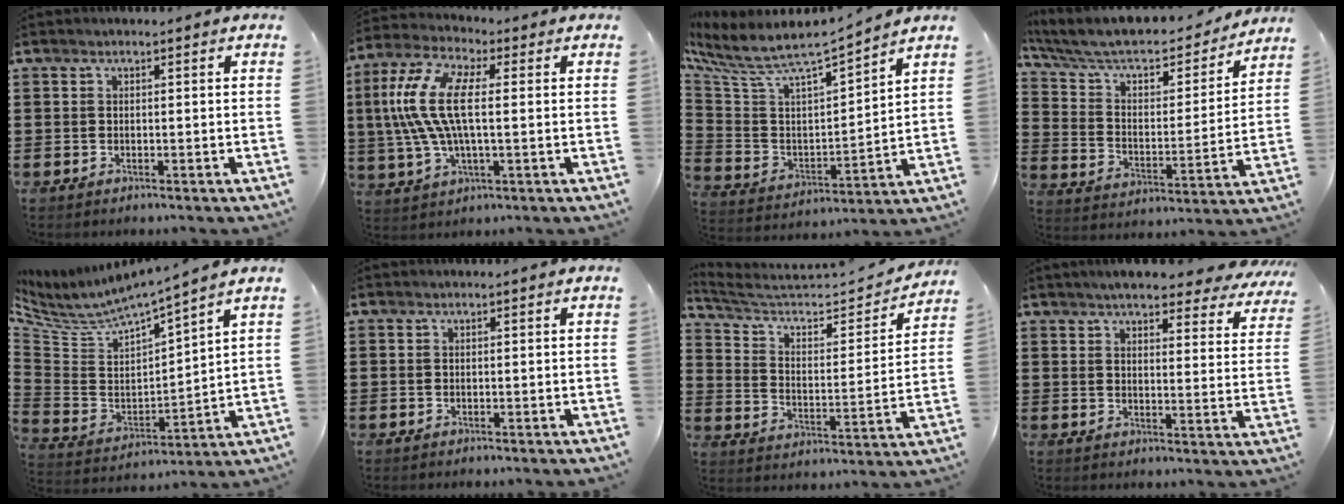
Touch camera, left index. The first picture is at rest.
{"total": 12.4, "force": [1.3, 5.1, 11.2], "torque": [-0.260, -0.009, 0.013]}
{"total": 6.2, "force": [5.4, 1.1, 2.7], "torque": [-0.084, -0.052, 0.084]}
{"total": 7.9, "force": [6.7, 2.2, 3.4], "torque": [-0.097, -0.044, 0.112]}
{"total": 5.9, "force": [5.3, 0.9, 2.4], "torque": [-0.077, -0.043, 0.085]}
{"total": 0.0}
{"total": 5.2, "force": [4.4, 1.6, 2.3], "torque": [-0.072, -0.034, 0.067]}
{"total": 5.8, "force": [5.2, 0.3, 2.5], "torque": [-0.059, -0.022, 0.089]}